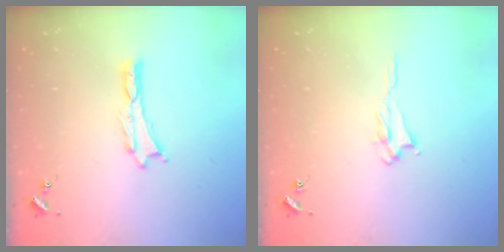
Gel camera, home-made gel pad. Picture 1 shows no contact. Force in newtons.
{"total": 2.1, "press": 2.0, "slide": 0.3}